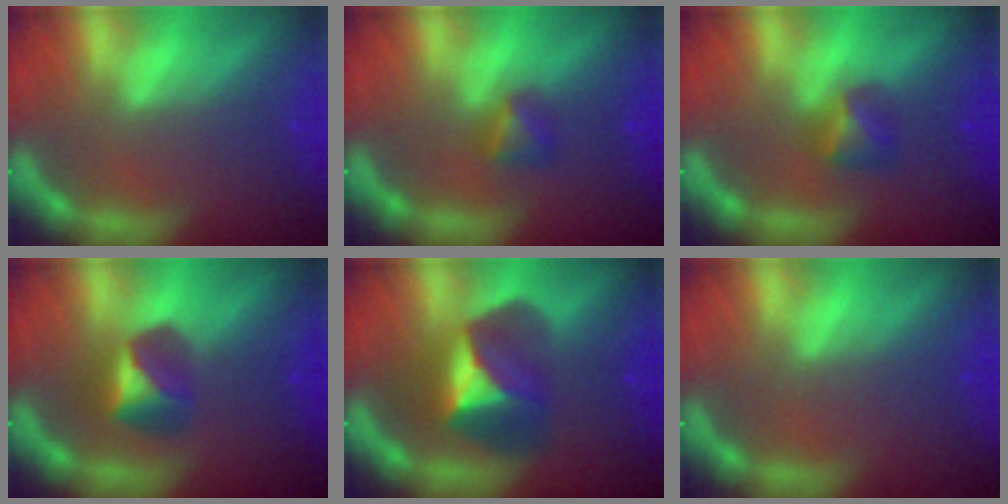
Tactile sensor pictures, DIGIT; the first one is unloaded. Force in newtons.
{"total": 1.9}
{"total": 2.4}
{"total": 3.4}
{"total": 6.4}
{"total": 0.0}